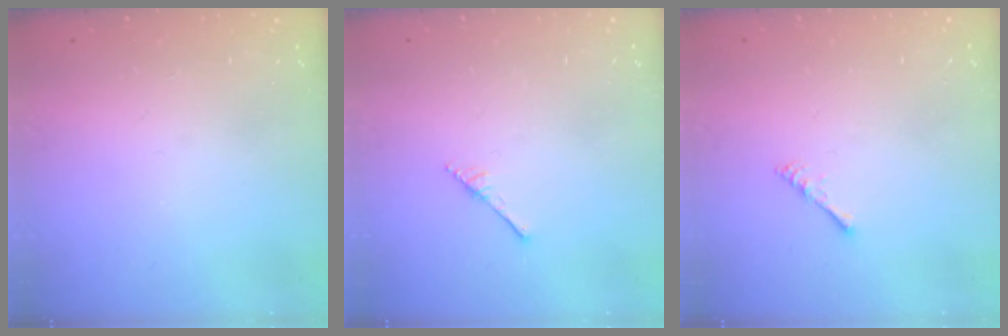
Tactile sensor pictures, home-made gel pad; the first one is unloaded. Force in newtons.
{"total": 2.9, "press": 2.9, "slide": 0.2}
{"total": 1.6, "press": 1.6, "slide": 0.4}